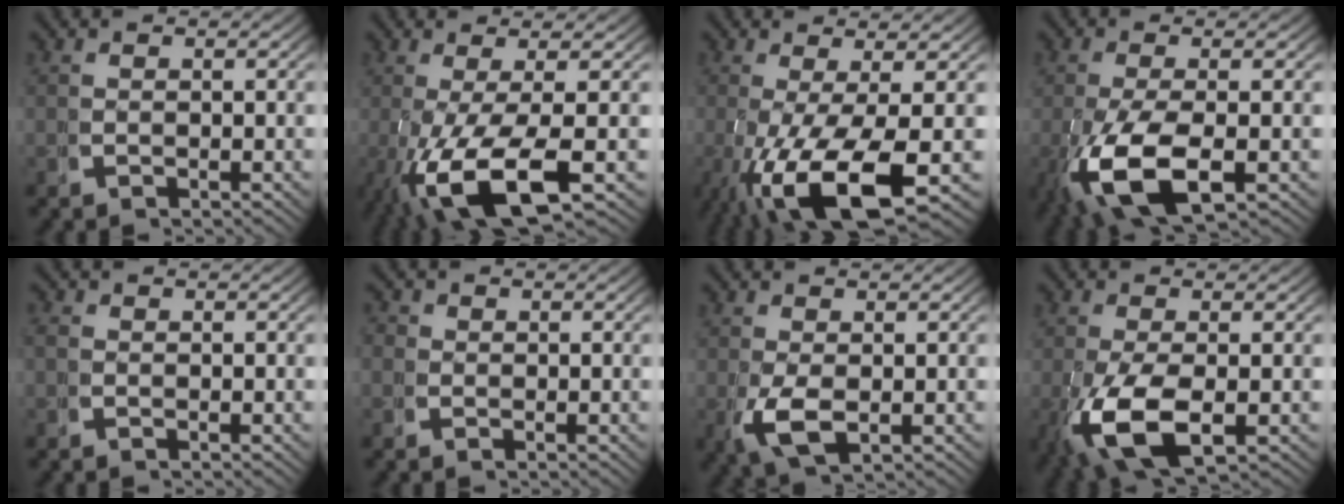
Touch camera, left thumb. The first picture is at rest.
{"total": 9.3, "force": [-2.2, 3.4, 8.3], "torque": [-0.188, -0.034, -0.005]}
{"total": 10.3, "force": [-2.6, 4.1, 9.0], "torque": [-0.199, -0.045, -0.007]}
{"total": 9.4, "force": [-2.3, 4.8, 7.7], "torque": [-0.188, -0.037, -0.011]}
{"total": 0.5, "force": [-0.2, 0.5, 0.1], "torque": [-0.003, -0.005, -0.005]}
{"total": 1.1, "force": [-0.1, 1.1, 0.0], "torque": [0.003, -0.003, -0.008]}
{"total": 3.9, "force": [-0.1, 2.3, 3.2], "torque": [-0.089, -0.020, 0.014]}
{"total": 8.6, "force": [-2.0, 4.8, 6.8], "torque": [-0.175, -0.039, -0.007]}